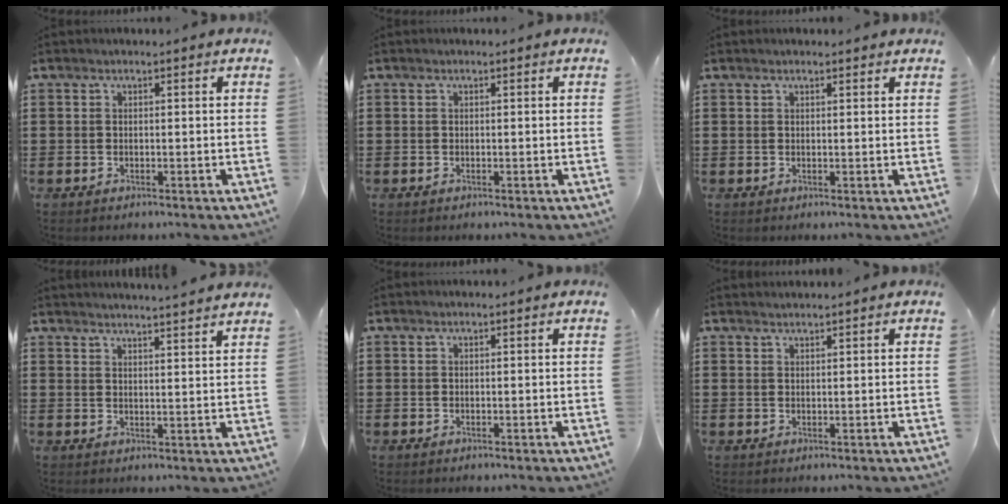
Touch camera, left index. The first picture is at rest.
{"total": 0.0}
{"total": 0.7, "force": [0.6, 0.2, 0.4], "torque": [-0.008, 0.002, 0.010]}
{"total": 3.1, "force": [3.0, -0.9, 0.1], "torque": [-0.011, -0.016, 0.054]}
{"total": 0.0}
{"total": 0.8, "force": [0.8, -0.1, -0.1], "torque": [0.000, -0.001, 0.016]}